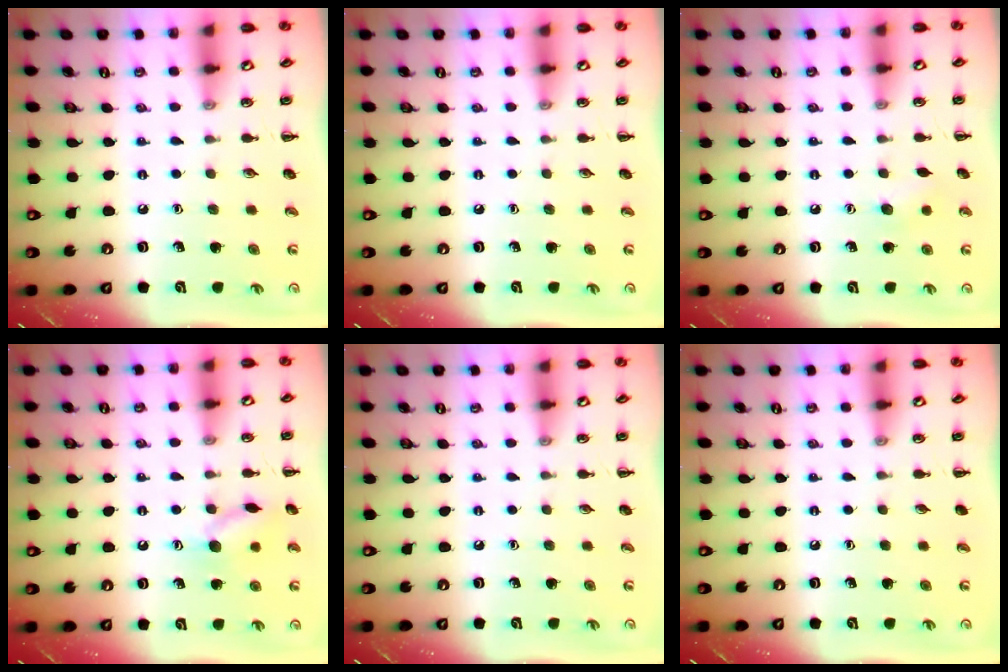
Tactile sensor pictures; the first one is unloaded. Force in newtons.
{"total": 0.0}
{"total": 6.7, "press": 6.4, "slide": 1.7}
{"total": 9.5, "press": 9.5, "slide": 0.5}
{"total": 0.0}
{"total": 0.0}